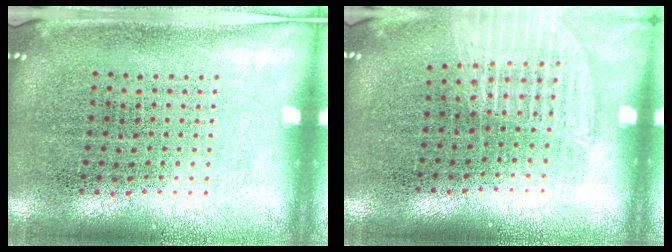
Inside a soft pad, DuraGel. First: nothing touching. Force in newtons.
{"total": 1.1, "press": 1.0, "slide": 0.3}